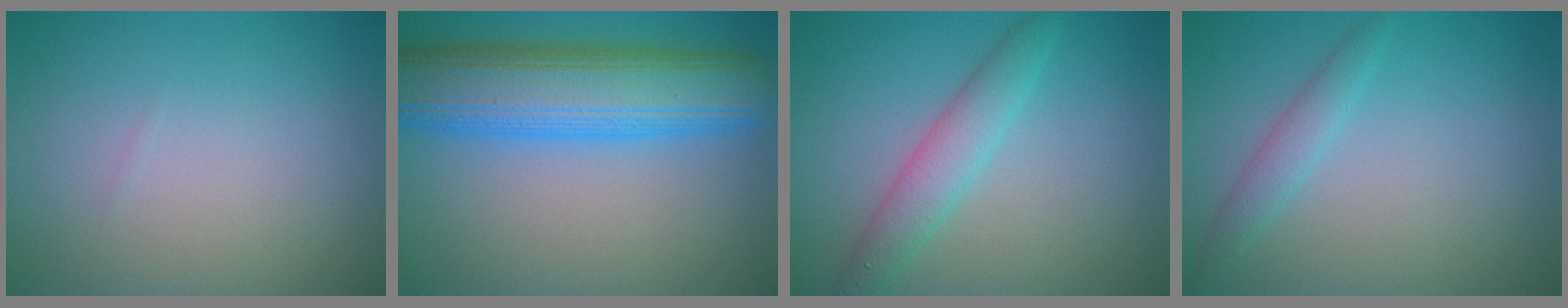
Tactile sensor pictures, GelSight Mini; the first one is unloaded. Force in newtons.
{"total": 10.4, "press": 10.4, "slide": 0.3}
{"total": 3.2, "press": 3.2, "slide": 0.0}
{"total": 1.7, "press": 1.7, "slide": 0.0}